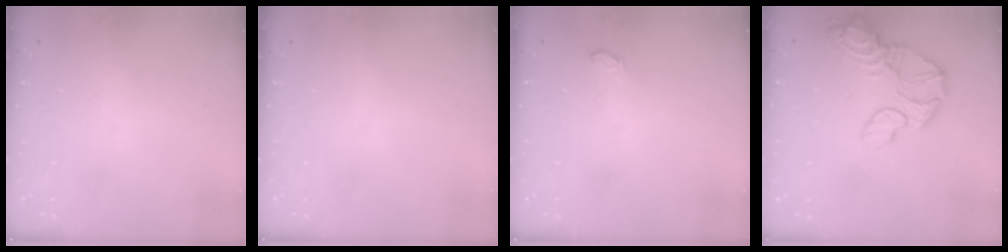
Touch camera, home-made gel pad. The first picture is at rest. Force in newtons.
{"total": 0.0}
{"total": 2.9, "press": 2.7, "slide": 1.1}
{"total": 13.8, "press": 13.7, "slide": 1.8}